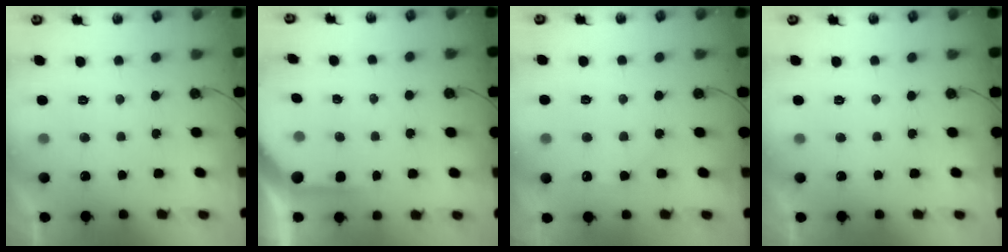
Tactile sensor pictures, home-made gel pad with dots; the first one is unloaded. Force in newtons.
{"total": 2.8, "press": 2.7, "slide": 0.3}
{"total": 5.5, "press": 5.4, "slide": 0.7}
{"total": 0.8, "press": 0.5, "slide": 0.6}